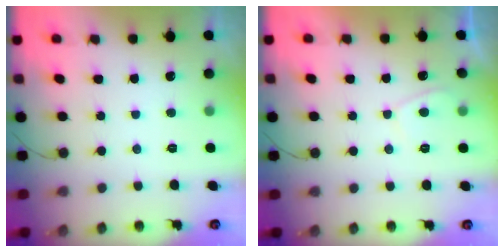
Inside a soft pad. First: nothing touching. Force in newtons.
{"total": 2.3, "press": 2.2, "slide": 0.7}